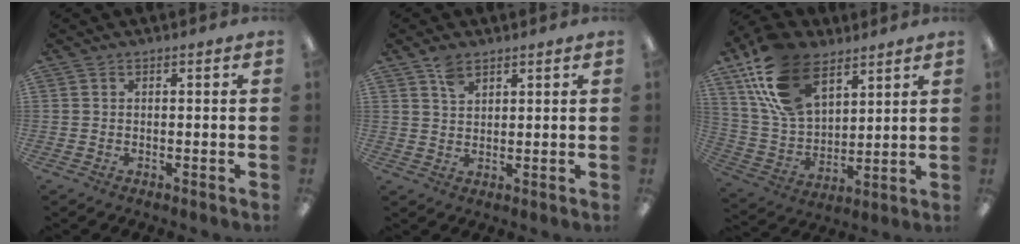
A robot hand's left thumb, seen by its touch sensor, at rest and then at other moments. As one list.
[{"total": 4.0, "force": [2.9, 2.2, 1.8], "torque": [-0.027, -0.008, 0.053]}, {"total": 20.5, "force": [11.6, 12.1, 11.8], "torque": [-0.251, -0.034, 0.218]}]